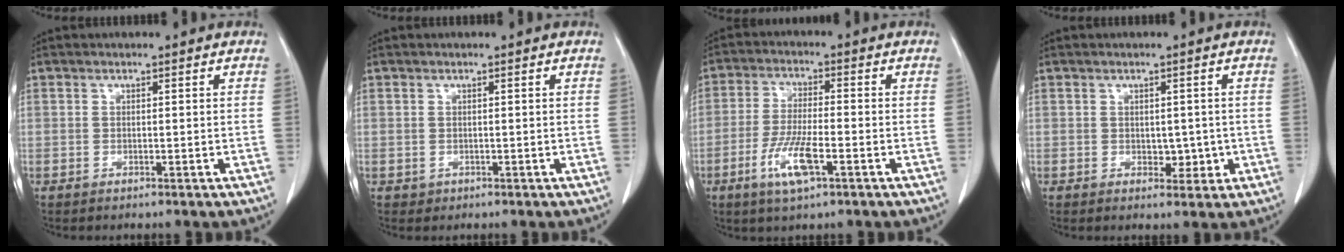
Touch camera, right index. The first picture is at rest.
{"total": 1.2, "force": [-0.1, 1.1, 0.5], "torque": [-0.013, 0.003, 0.007]}
{"total": 8.3, "force": [-3.6, 1.9, 7.2], "torque": [-0.150, -0.008, -0.063]}
{"total": 3.8, "force": [-0.4, 2.6, 2.8], "torque": [-0.036, 0.008, 0.006]}